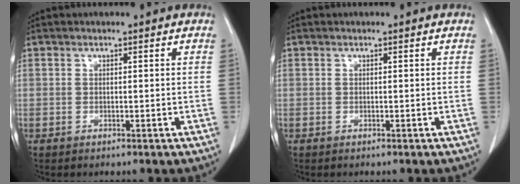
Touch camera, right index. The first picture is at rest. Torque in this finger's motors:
{"motor_torque": [-0.01, 0.00, 0.00, 0.00]}